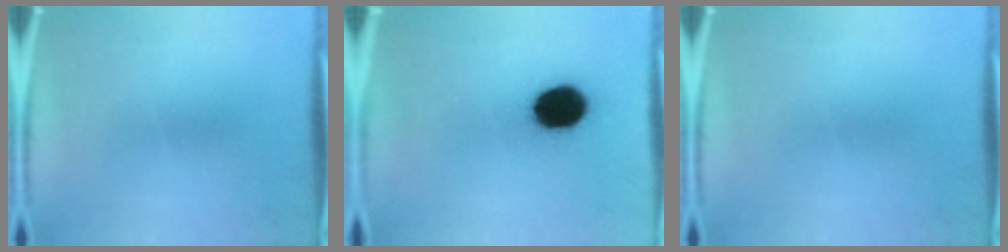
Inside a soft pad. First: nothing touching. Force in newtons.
{"total": 13.2}
{"total": 0.0}